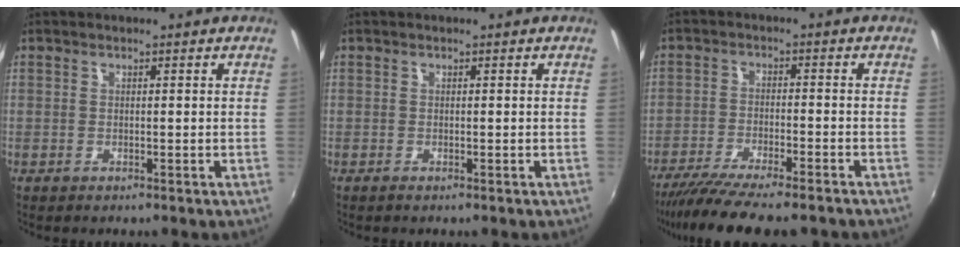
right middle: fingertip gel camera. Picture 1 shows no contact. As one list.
[{"total": 0.0}, {"total": 13.6, "force": [-11.5, 1.9, 7.1], "torque": [-0.148, -0.044, -0.186]}]